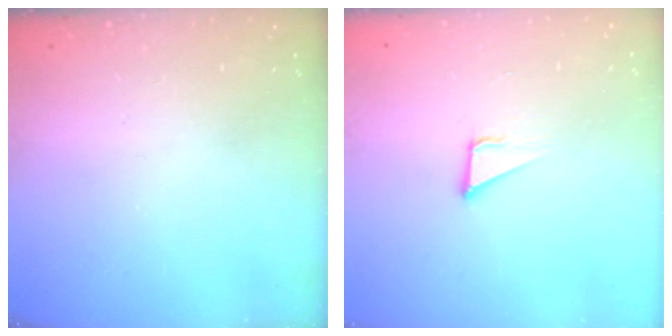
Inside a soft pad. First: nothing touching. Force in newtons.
{"total": 2.1, "press": 2.1, "slide": 0.1}